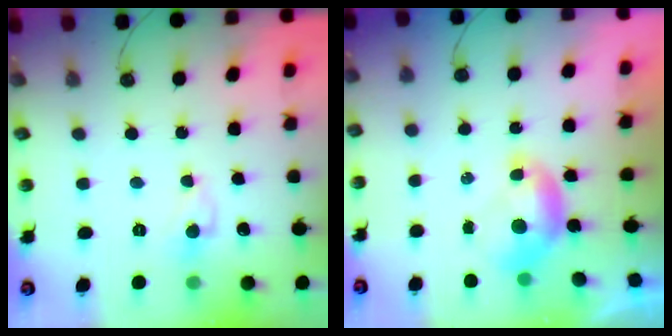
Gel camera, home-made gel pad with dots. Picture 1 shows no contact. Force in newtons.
{"total": 0.0}